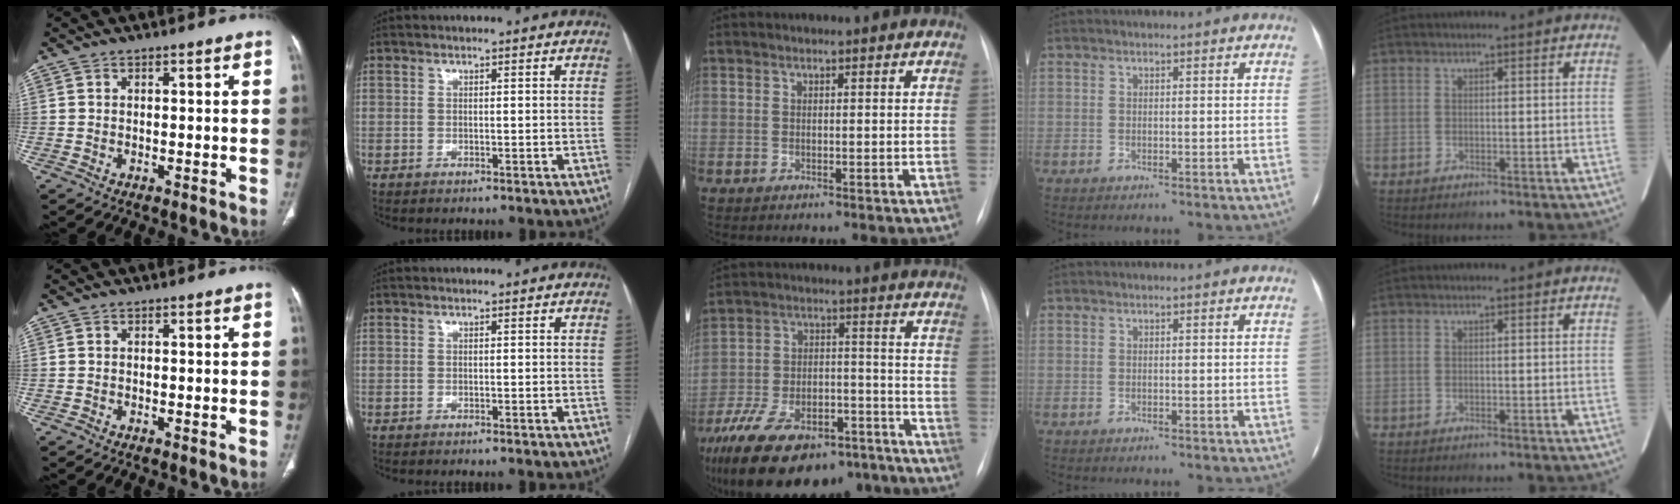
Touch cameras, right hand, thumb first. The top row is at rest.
{"middle": {"total": 26.3, "force": [-19.1, 11.6, 13.8], "torque": [-0.271, -0.004, -0.288]}}